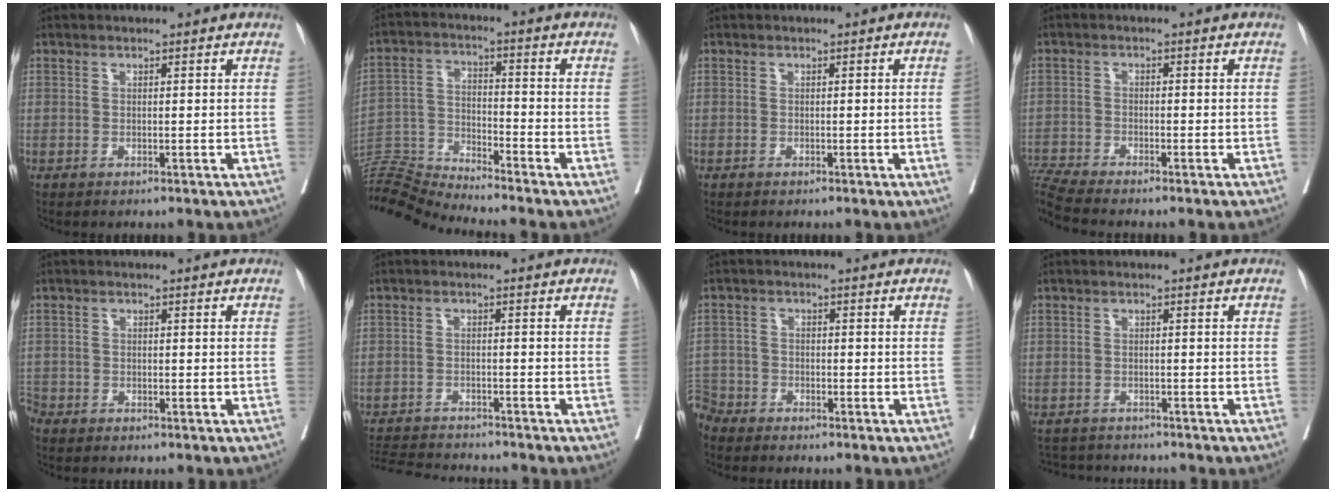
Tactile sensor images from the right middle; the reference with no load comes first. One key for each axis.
{"total": 12.2, "fx": -11.7, "fy": -2.5, "fz": 2.2, "tx": -0.045, "ty": 0.012, "tz": -0.222}
{"total": 0.8, "fx": -0.1, "fy": -0.2, "fz": 0.8, "tx": -0.009, "ty": -0.001, "tz": -0.001}
{"total": 12.2, "fx": -11.0, "fy": -1.9, "fz": 4.9, "tx": -0.099, "ty": -0.007, "tz": -0.196}
{"total": 2.9, "fx": -2.3, "fy": 1.7, "fz": 0.5, "tx": -0.014, "ty": 0.000, "tz": -0.046}
{"total": 8.4, "fx": -8.2, "fy": 0.4, "fz": 1.9, "tx": -0.035, "ty": -0.005, "tz": -0.134}
{"total": 4.5, "fx": -4.1, "fy": 1.7, "fz": -0.5, "tx": 0.013, "ty": -0.006, "tz": -0.086}
{"total": 6.8, "fx": -6.7, "fy": 1.1, "fz": 0.6, "tx": -0.015, "ty": 0.001, "tz": -0.103}